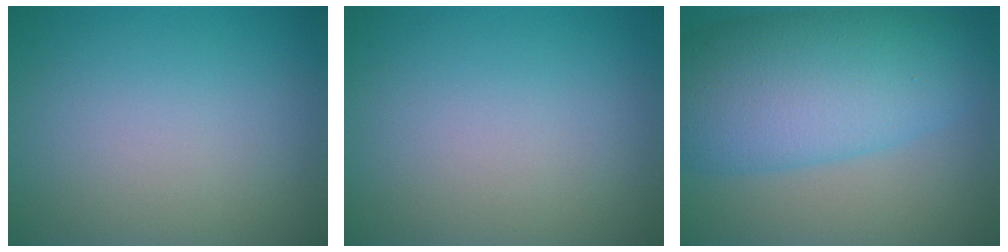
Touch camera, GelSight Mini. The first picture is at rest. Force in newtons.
{"total": 0.0}
{"total": 10.3, "press": 10.3, "slide": 0.1}